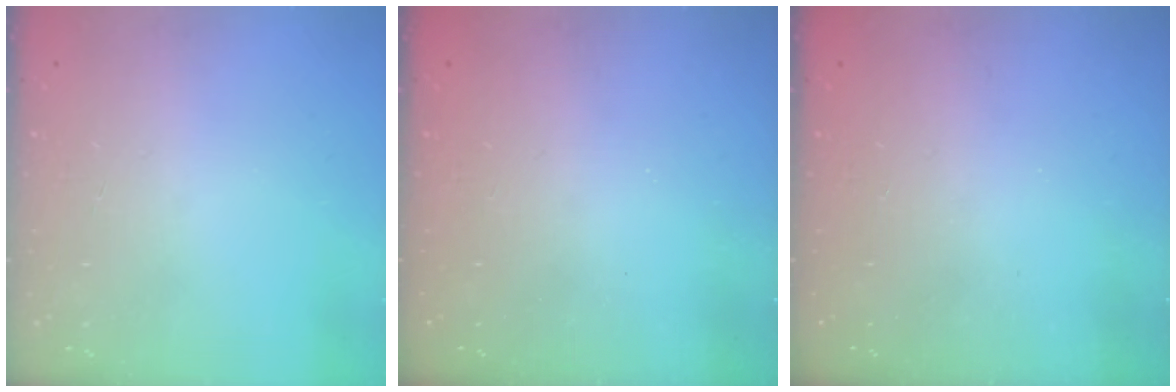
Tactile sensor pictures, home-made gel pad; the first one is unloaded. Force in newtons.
{"total": 2.5, "press": 2.4, "slide": 0.8}
{"total": 2.3, "press": 2.2, "slide": 0.8}